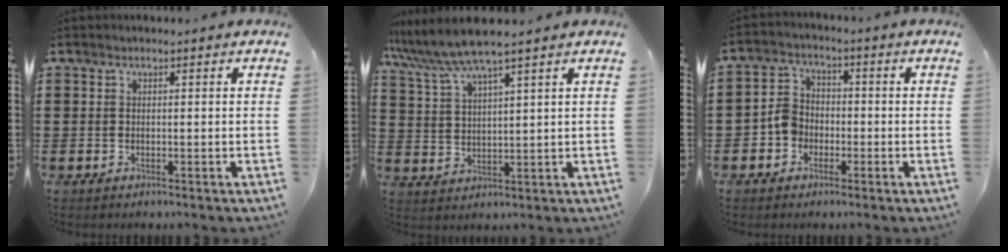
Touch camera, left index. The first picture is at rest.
{"total": 6.4, "force": [5.4, 0.0, 3.6], "torque": [-0.088, -0.018, 0.093]}
{"total": 4.7, "force": [-1.8, 3.9, 1.8], "torque": [-0.056, 0.010, -0.042]}